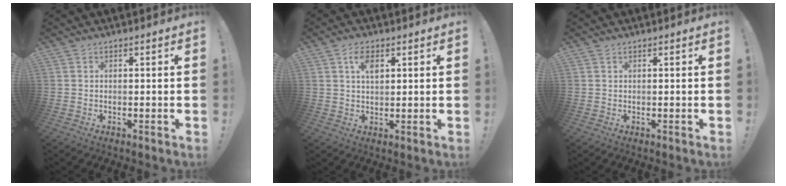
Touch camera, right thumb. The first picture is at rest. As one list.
[{"total": 5.2, "force": [2.4, 2.7, 3.8], "torque": [-0.056, -0.007, 0.039]}, {"total": 0.0}]